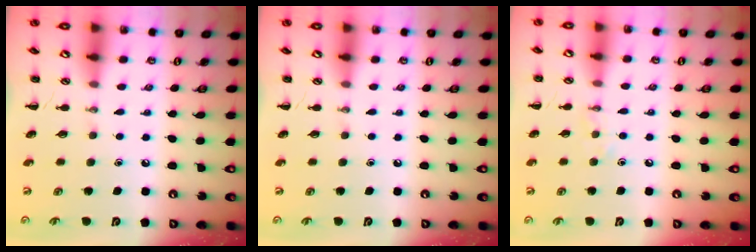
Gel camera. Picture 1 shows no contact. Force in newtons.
{"total": 0.0}
{"total": 3.8, "press": 3.7, "slide": 1.2}